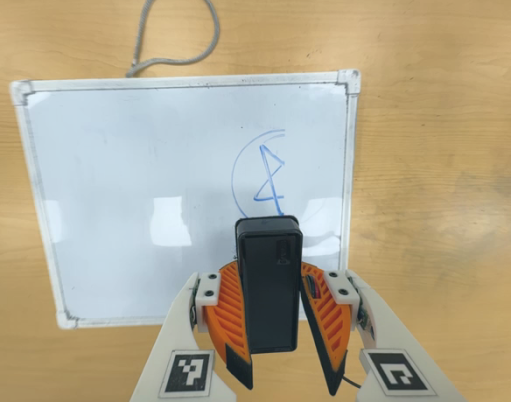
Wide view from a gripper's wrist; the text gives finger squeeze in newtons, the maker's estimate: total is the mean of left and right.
{"total": 7.5, "left": 8.2, "right": 6.8}